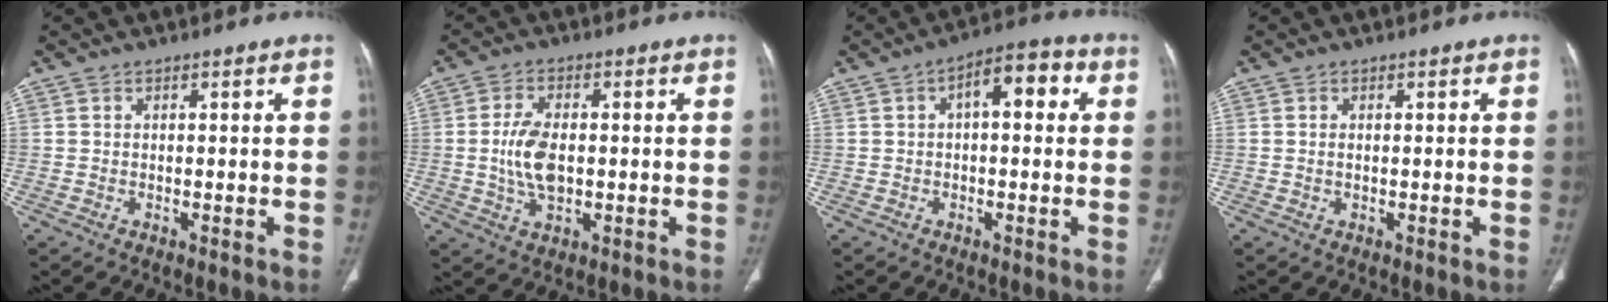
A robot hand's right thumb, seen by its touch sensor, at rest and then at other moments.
{"total": 7.9, "force": [-0.2, 4.3, 6.6], "torque": [-0.132, -0.001, -0.002]}
{"total": 7.5, "force": [1.6, 3.6, 6.4], "torque": [-0.070, 0.025, 0.014]}
{"total": 0.8, "force": [0.1, 0.4, 0.7], "torque": [-0.018, 0.000, 0.003]}